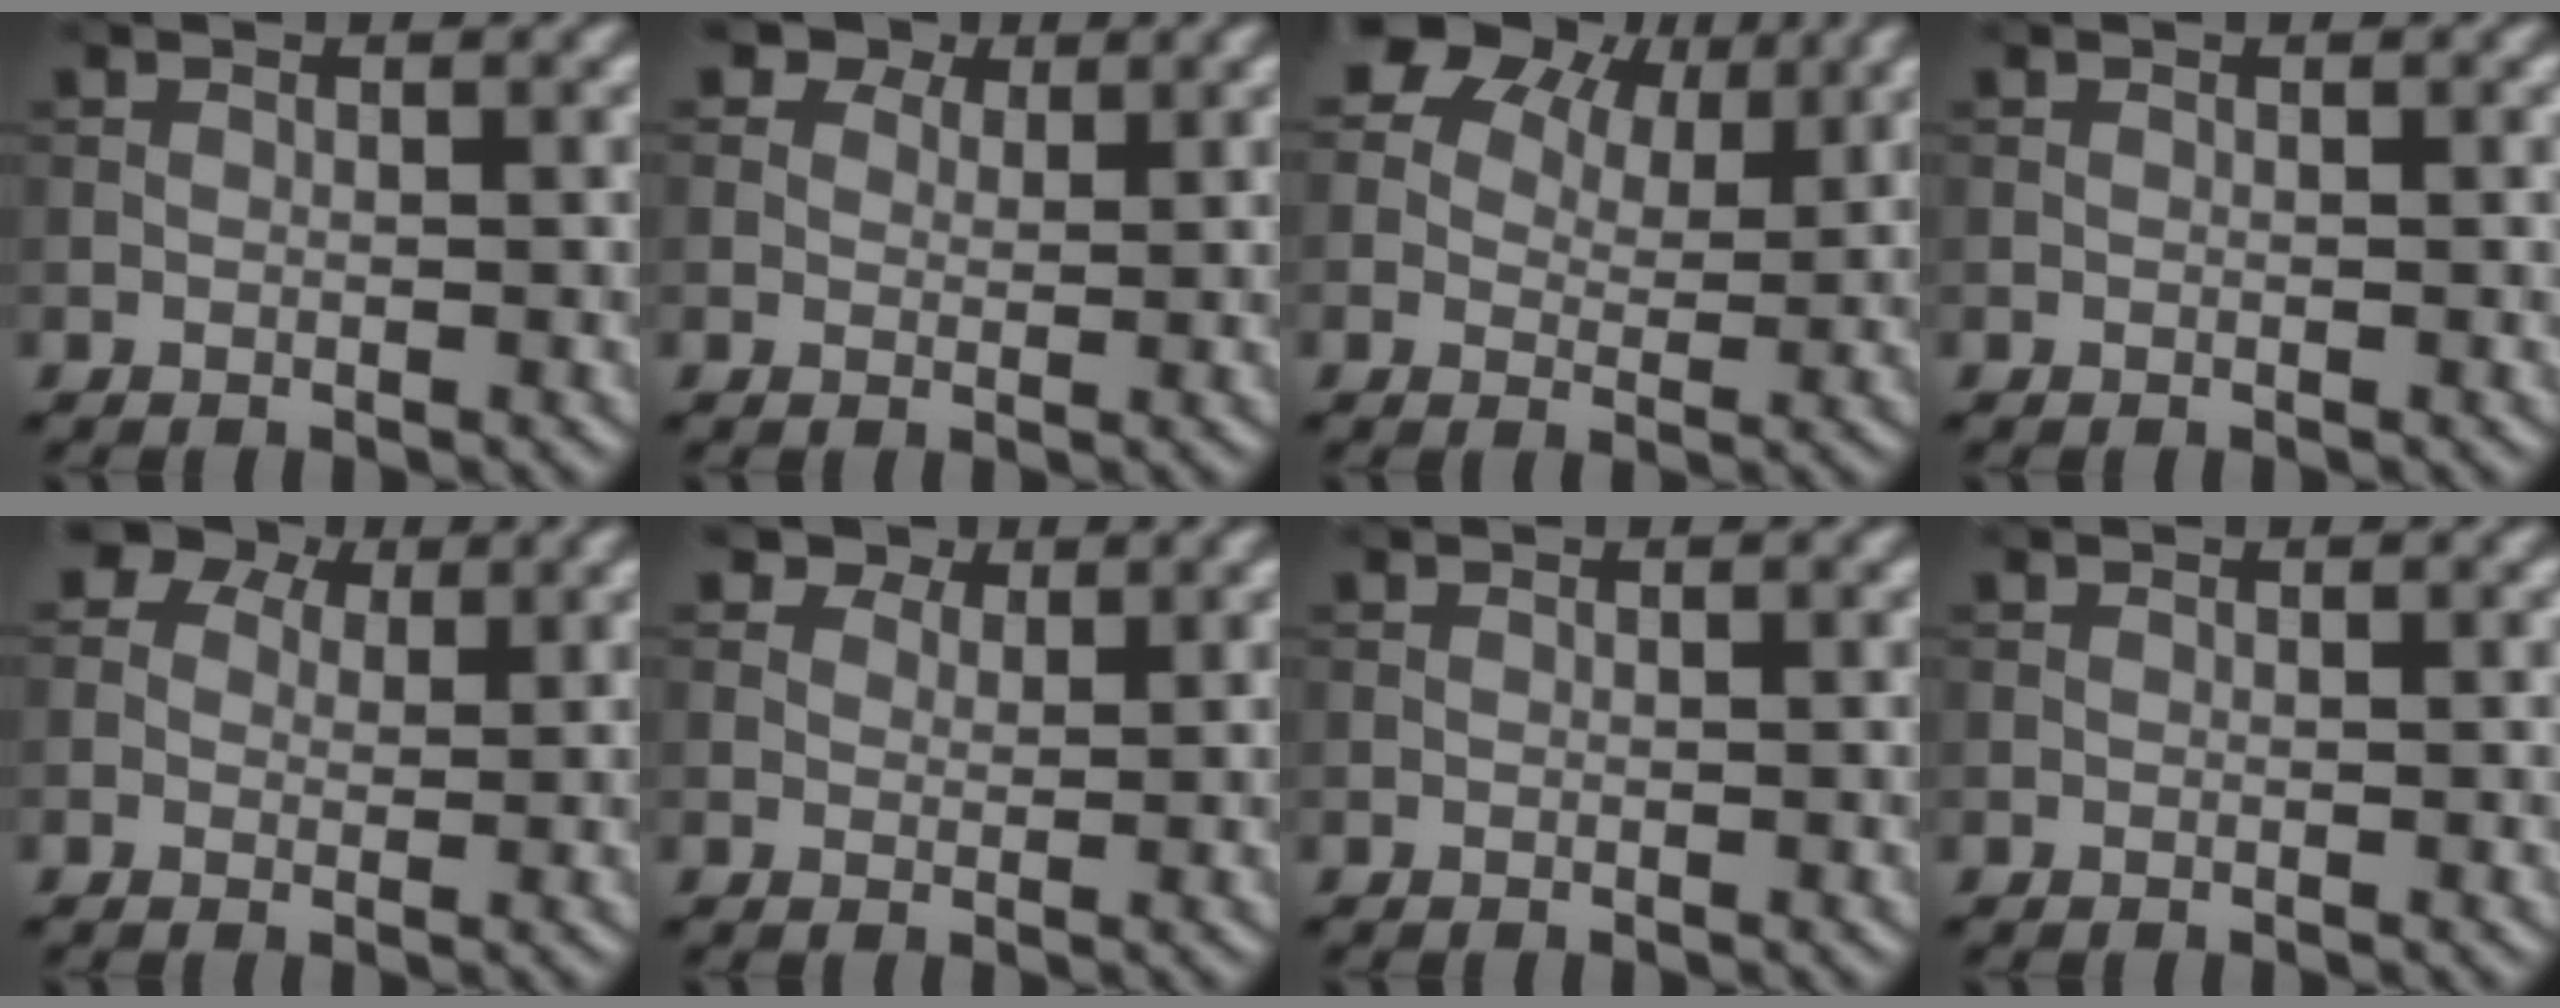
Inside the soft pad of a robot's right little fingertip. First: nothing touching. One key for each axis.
{"total": 4.1, "fx": 2.8, "fy": 2.5, "fz": 1.6, "tx": -0.039, "ty": -0.007, "tz": 0.037}
{"total": 10.4, "fx": 6.3, "fy": 6.2, "fz": 5.5, "tx": -0.105, "ty": 0.028, "tz": 0.084}
{"total": 0.0}
{"total": 5.6, "fx": 3.0, "fy": 4.1, "fz": 2.4, "tx": -0.040, "ty": 0.014, "tz": 0.019}
{"total": 3.6, "fx": 2.7, "fy": 2.0, "fz": 1.2, "tx": -0.032, "ty": -0.013, "tz": 0.045}
{"total": 0.0}
{"total": 0.0}